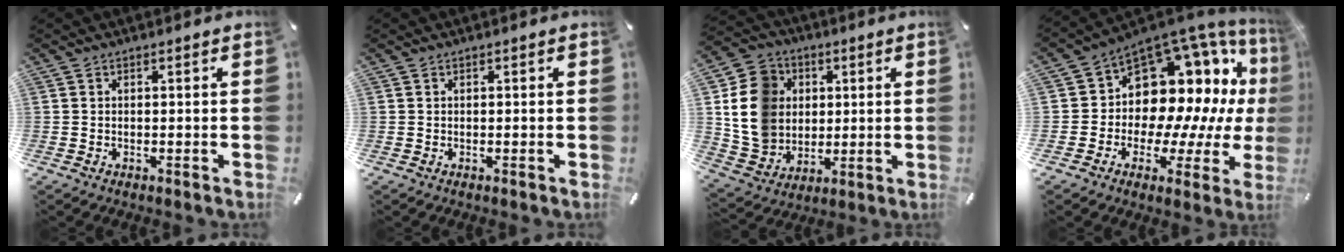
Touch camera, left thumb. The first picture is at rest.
{"total": 0.0}
{"total": 14.6, "force": [2.2, 13.1, 6.0], "torque": [-0.135, 0.006, 0.046]}
{"total": 16.0, "force": [6.1, 11.8, 8.8], "torque": [-0.121, -0.086, 0.117]}